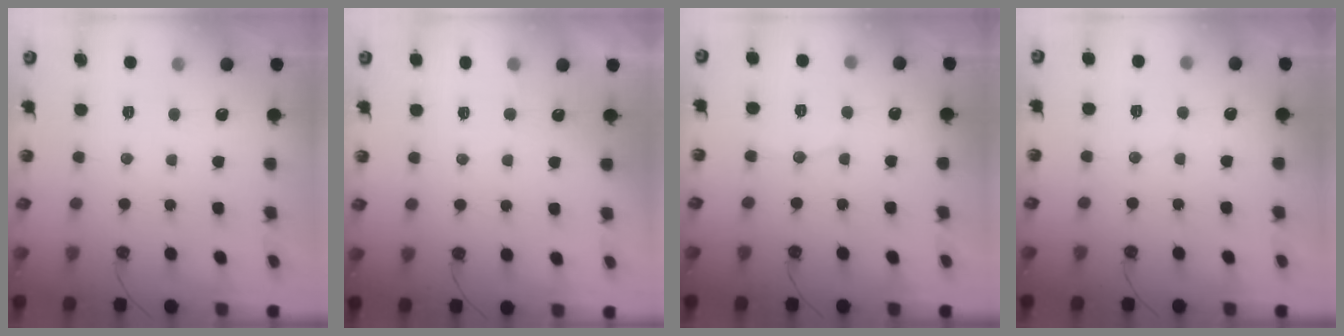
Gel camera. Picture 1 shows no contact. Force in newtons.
{"total": 3.0, "press": 2.9, "slide": 0.3}
{"total": 5.7, "press": 5.7, "slide": 0.3}
{"total": 3.3, "press": 3.3, "slide": 0.3}